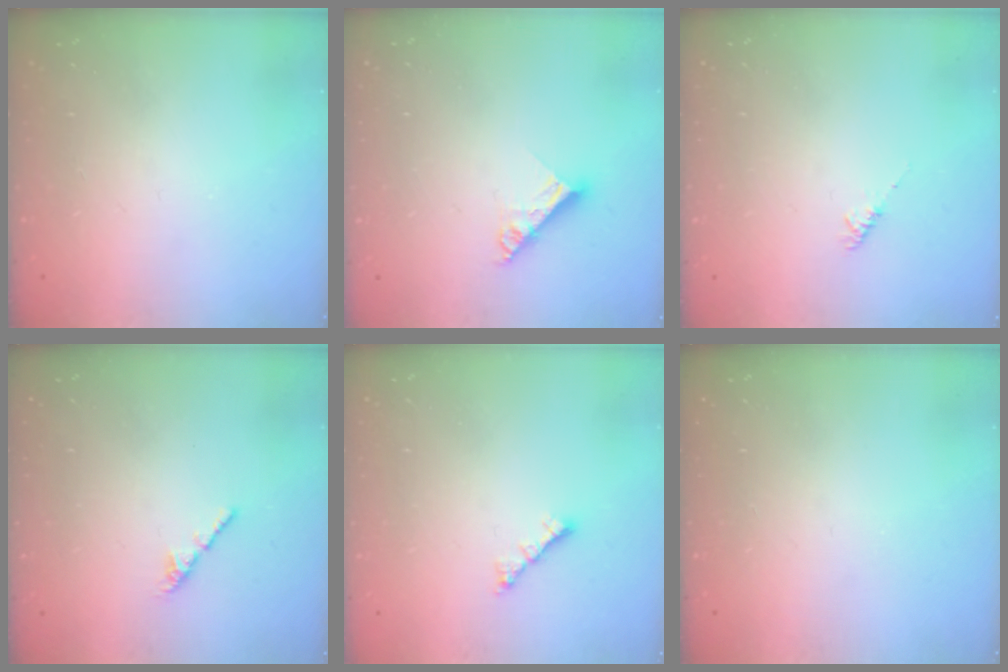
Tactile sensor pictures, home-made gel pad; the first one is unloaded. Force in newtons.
{"total": 7.9, "press": 7.9, "slide": 0.8}
{"total": 2.0, "press": 1.9, "slide": 0.4}
{"total": 2.4, "press": 2.3, "slide": 0.8}
{"total": 2.0, "press": 1.9, "slide": 0.5}
{"total": 0.0}